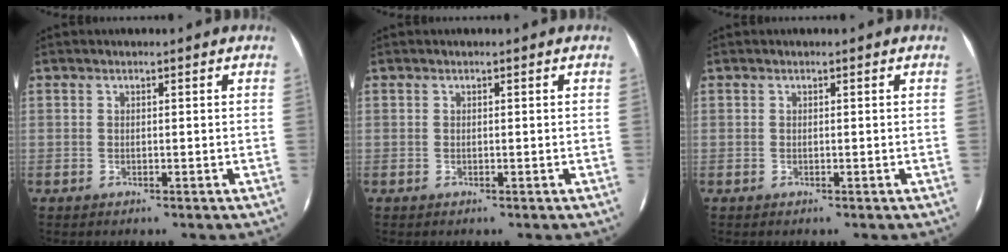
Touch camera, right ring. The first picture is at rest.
{"total": 0.0}
{"total": 0.0}